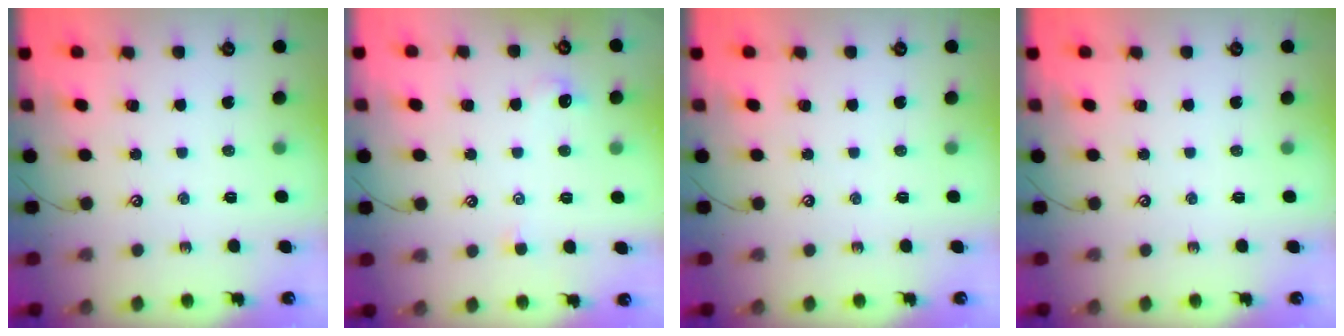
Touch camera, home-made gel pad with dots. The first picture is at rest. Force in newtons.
{"total": 0.6, "press": 0.1, "slide": 0.6}
{"total": 0.0}
{"total": 0.0}